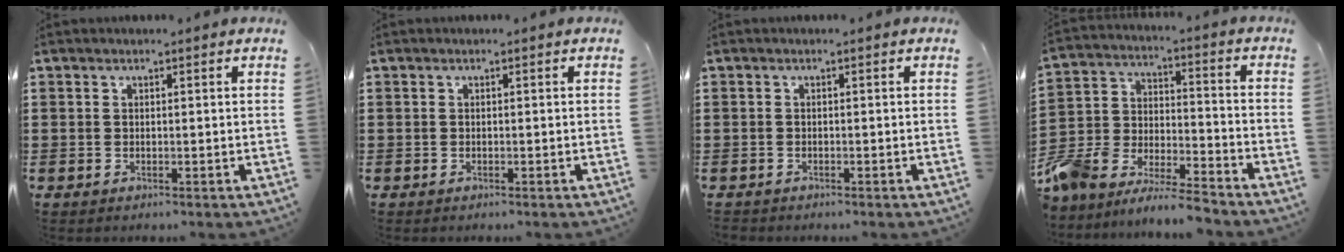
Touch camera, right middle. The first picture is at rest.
{"total": 0.0}
{"total": 0.6, "force": [-0.6, 0.1, -0.1], "torque": [0.000, 0.000, -0.012]}
{"total": 7.9, "force": [-7.6, 1.9, 0.9], "torque": [-0.032, 0.009, -0.156]}